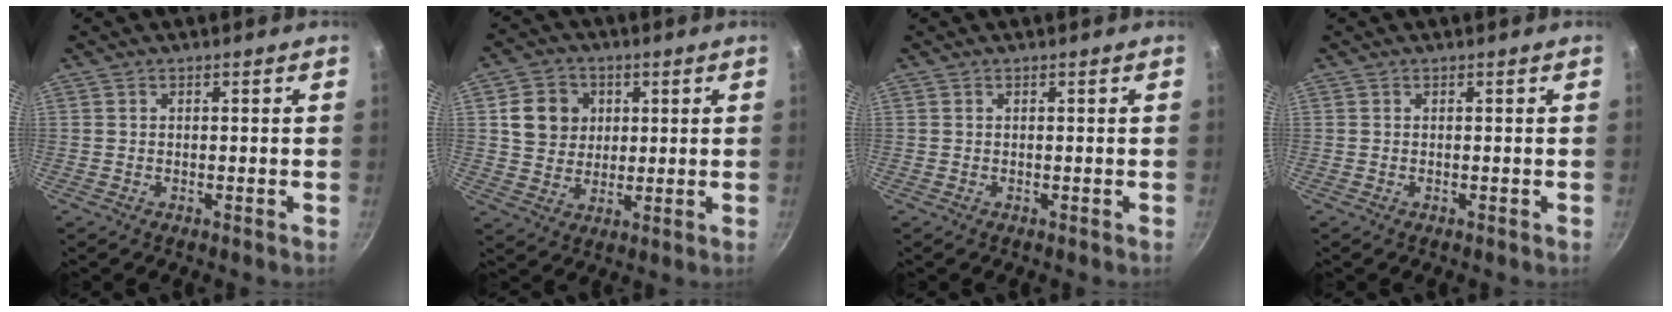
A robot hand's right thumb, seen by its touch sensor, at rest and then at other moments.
{"total": 8.8, "force": [2.2, 7.8, 3.5], "torque": [-0.030, 0.004, 0.036]}
{"total": 0.0}
{"total": 0.0}